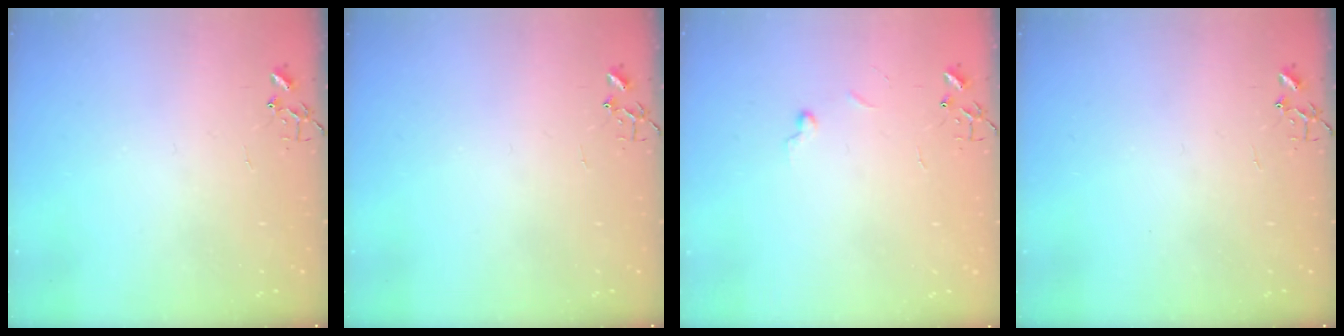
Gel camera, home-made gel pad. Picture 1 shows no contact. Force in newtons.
{"total": 0.0}
{"total": 5.0, "press": 5.0, "slide": 0.7}
{"total": 0.0}